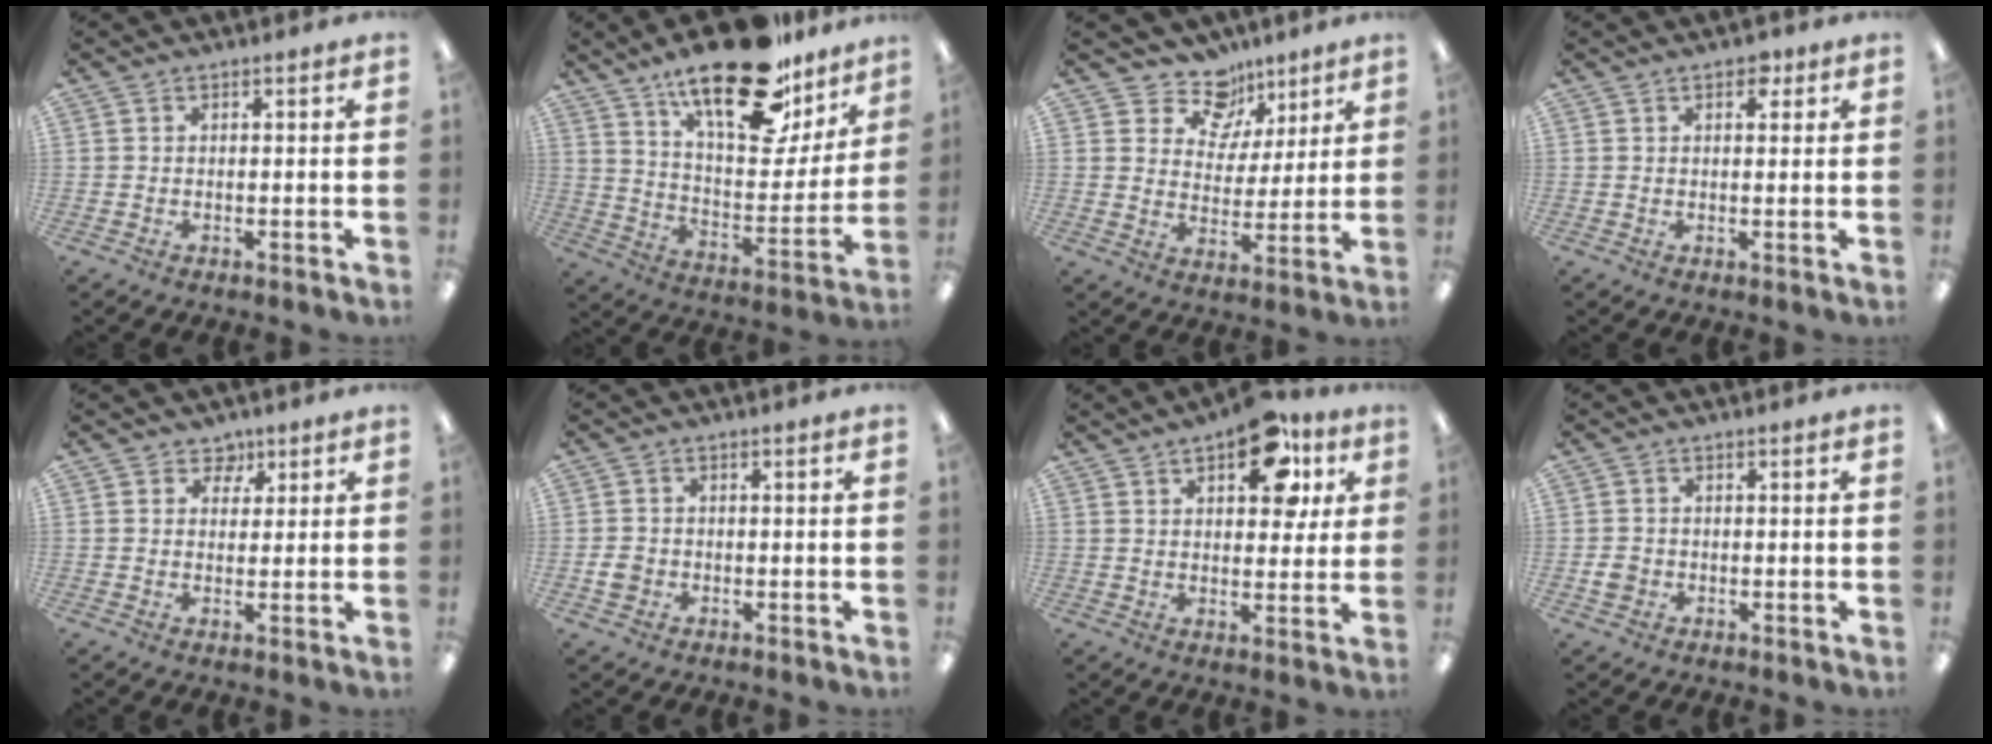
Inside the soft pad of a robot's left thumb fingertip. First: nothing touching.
{"total": 25.4, "force": [18.1, 10.0, 14.7], "torque": [-0.218, -0.115, 0.304]}
{"total": 11.0, "force": [8.0, 7.2, 2.3], "torque": [-0.044, -0.057, 0.150]}
{"total": 3.0, "force": [1.7, 1.9, 1.5], "torque": [-0.003, -0.008, 0.024]}
{"total": 4.0, "force": [2.3, 3.3, 0.3], "torque": [0.006, -0.008, 0.039]}
{"total": 2.9, "force": [-0.9, 2.7, 0.9], "torque": [-0.013, 0.006, -0.014]}
{"total": 14.8, "force": [7.6, 7.9, 9.9], "torque": [-0.125, -0.020, 0.127]}
{"total": 2.6, "force": [-0.6, 2.4, 0.6], "torque": [-0.011, 0.005, -0.011]}